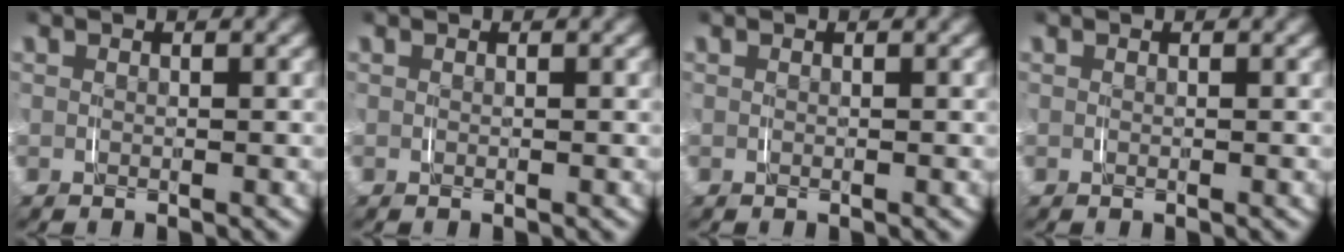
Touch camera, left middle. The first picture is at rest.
{"total": 0.0}
{"total": 0.0}
{"total": 0.0}